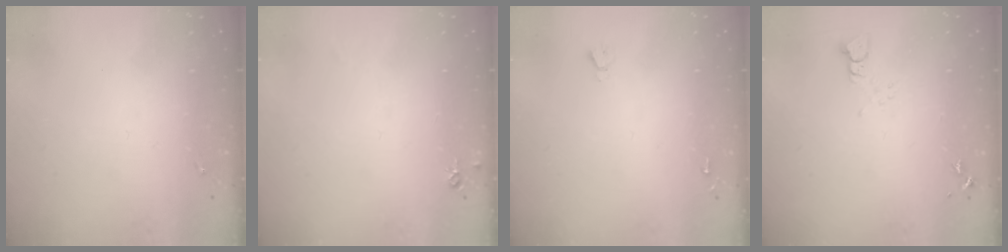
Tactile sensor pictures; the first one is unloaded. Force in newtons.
{"total": 4.7, "press": 4.7, "slide": 0.7}
{"total": 1.9, "press": 1.9, "slide": 0.2}
{"total": 3.0, "press": 3.0, "slide": 0.2}